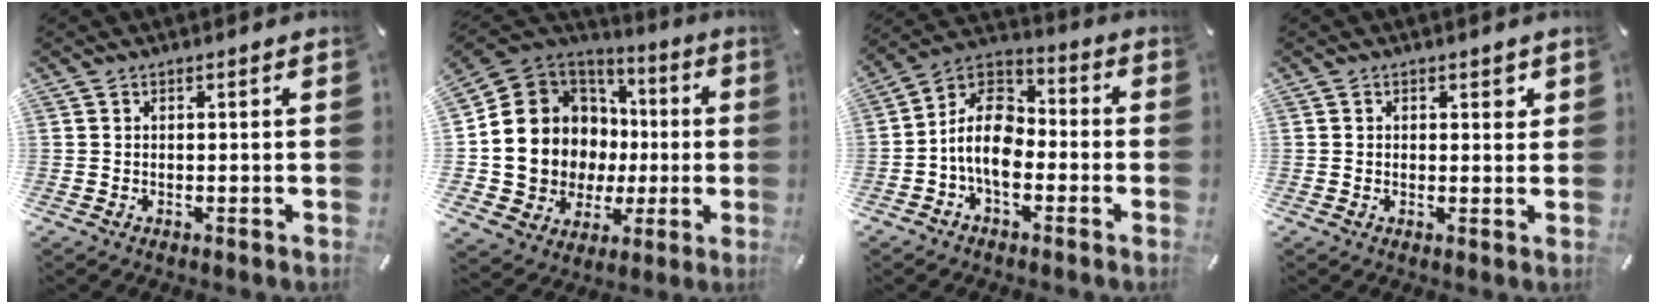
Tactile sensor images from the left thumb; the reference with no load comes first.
{"total": 13.5, "force": [0.5, 13.0, 3.7], "torque": [-0.087, -0.043, 0.039]}
{"total": 11.8, "force": [-3.8, 7.8, 8.0], "torque": [-0.178, 0.018, -0.074]}
{"total": 1.8, "force": [0.7, 1.3, 1.1], "torque": [0.001, -0.004, 0.006]}